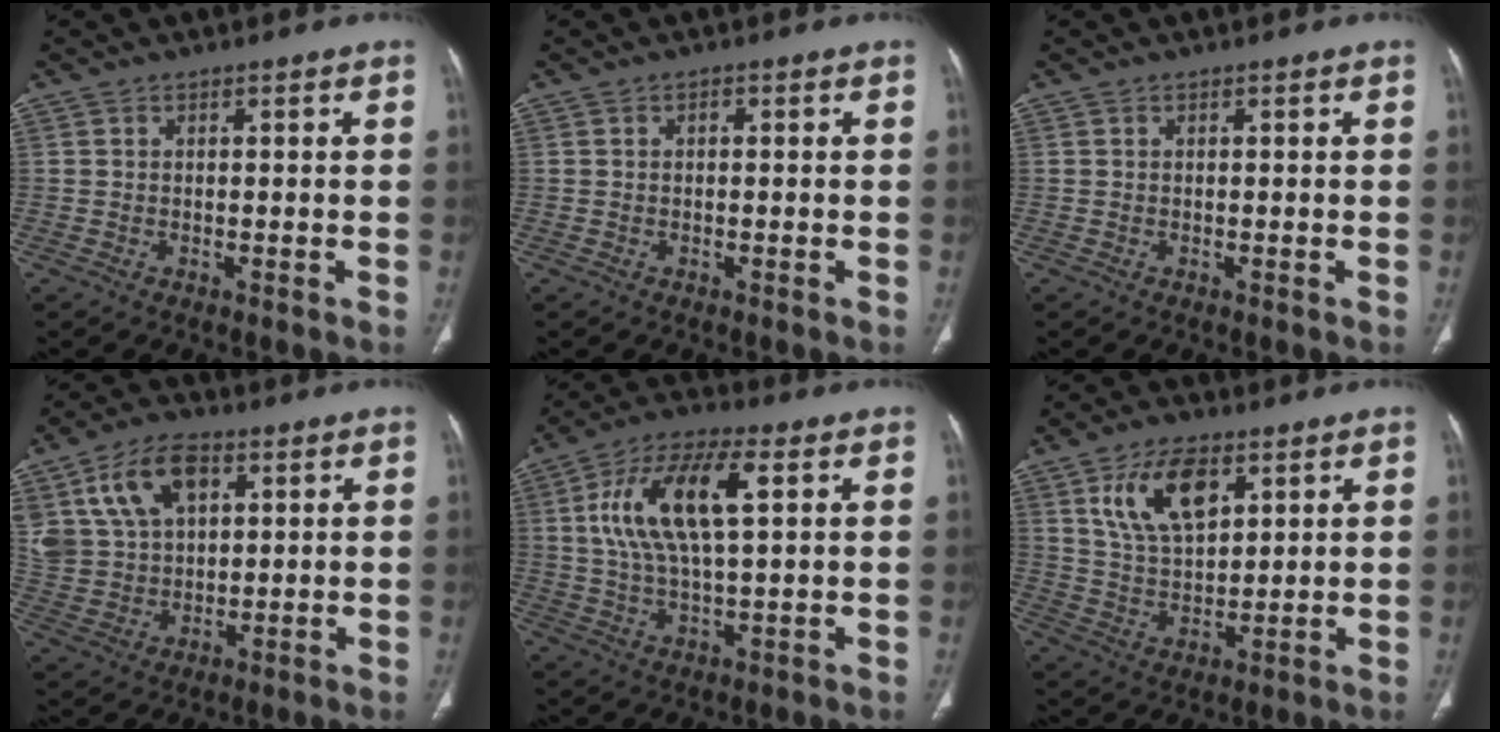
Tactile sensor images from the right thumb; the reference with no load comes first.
{"total": 0.8, "force": [0.1, 0.5, 0.6], "torque": [-0.010, 0.003, 0.001]}
{"total": 0.0}
{"total": 15.0, "force": [6.3, 9.6, 9.6], "torque": [-0.172, -0.008, 0.130]}
{"total": 15.9, "force": [4.1, 6.2, 14.0], "torque": [-0.274, 0.012, 0.074]}
{"total": 12.0, "force": [5.5, 6.4, 8.6], "torque": [-0.139, -0.021, 0.111]}